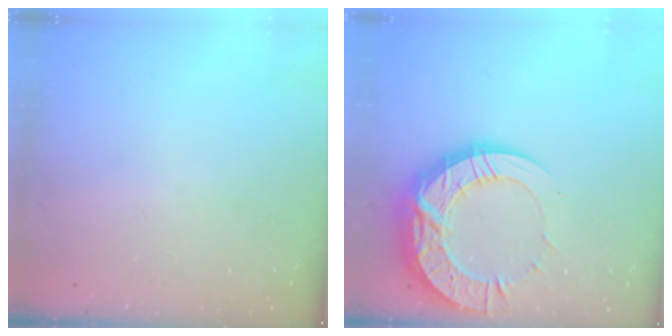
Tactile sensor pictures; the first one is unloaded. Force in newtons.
{"total": 20.3, "press": 20.2, "slide": 1.7}